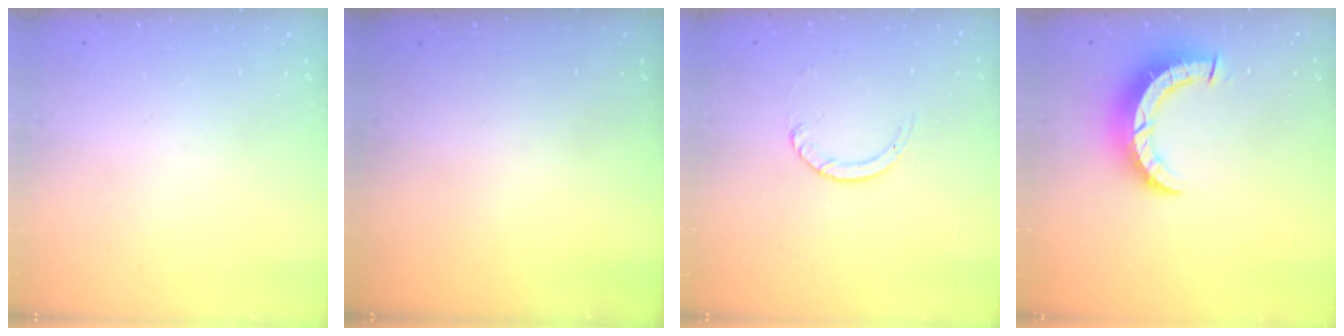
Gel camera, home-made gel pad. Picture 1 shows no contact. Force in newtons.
{"total": 0.0}
{"total": 2.4, "press": 2.4, "slide": 0.2}
{"total": 7.7, "press": 7.6, "slide": 0.8}